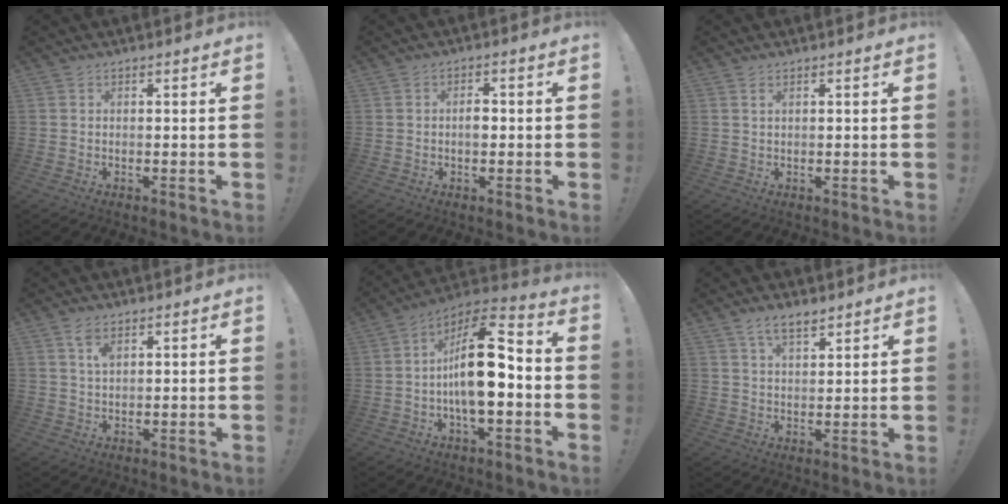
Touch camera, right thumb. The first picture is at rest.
{"total": 3.3, "force": [-0.4, 2.5, 2.1], "torque": [-0.025, 0.003, -0.012]}
{"total": 1.0, "force": [0.5, 0.4, 0.7], "torque": [-0.011, 0.000, 0.008]}
{"total": 3.8, "force": [2.1, 1.7, 2.6], "torque": [-0.033, -0.011, 0.034]}
{"total": 18.1, "force": [-1.5, 7.9, 16.2], "torque": [-0.262, 0.014, -0.025]}
{"total": 5.9, "force": [4.5, 2.3, 3.1], "torque": [-0.055, -0.020, 0.083]}